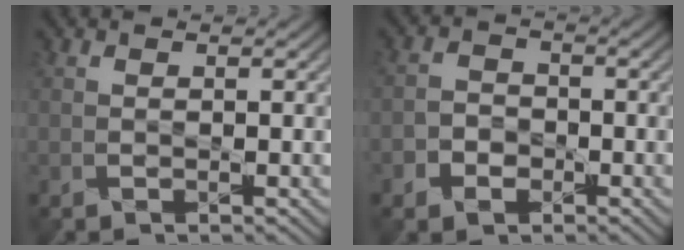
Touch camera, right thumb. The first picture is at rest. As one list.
[{"total": 3.1, "force": [-1.6, 2.4, 1.2], "torque": [-0.017, -0.001, -0.036]}]